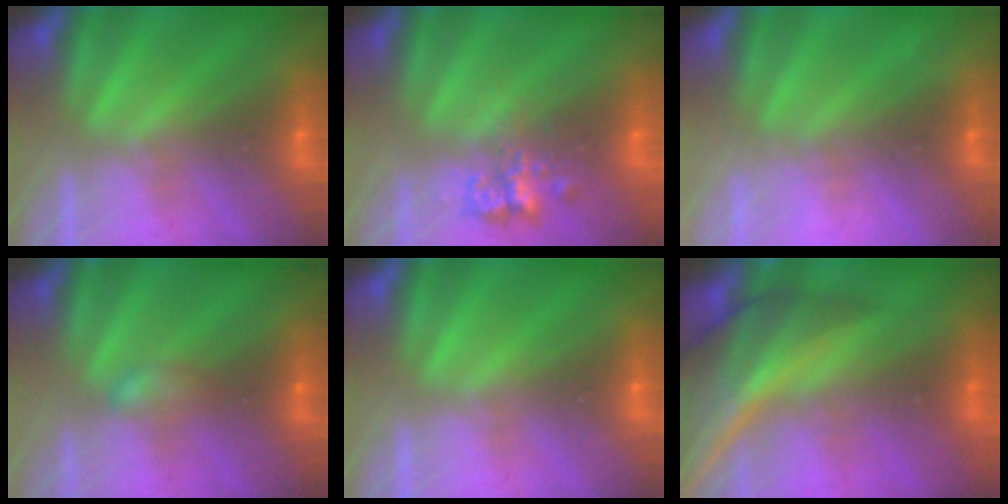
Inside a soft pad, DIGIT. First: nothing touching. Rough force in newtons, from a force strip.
{"total": 2.3}
{"total": 2.3}
{"total": 2.3}
{"total": 0.0}
{"total": 9.1}